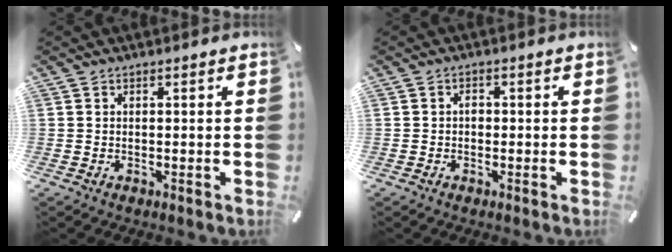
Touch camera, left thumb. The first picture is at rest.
{"total": 1.4, "force": [-0.3, 1.0, 0.8], "torque": [-0.017, 0.005, -0.007]}